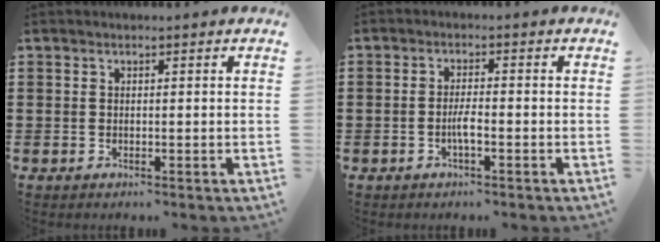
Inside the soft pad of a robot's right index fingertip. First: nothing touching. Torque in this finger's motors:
{"motor_torque": [-0.62, 0.52, -0.31, -0.06]}